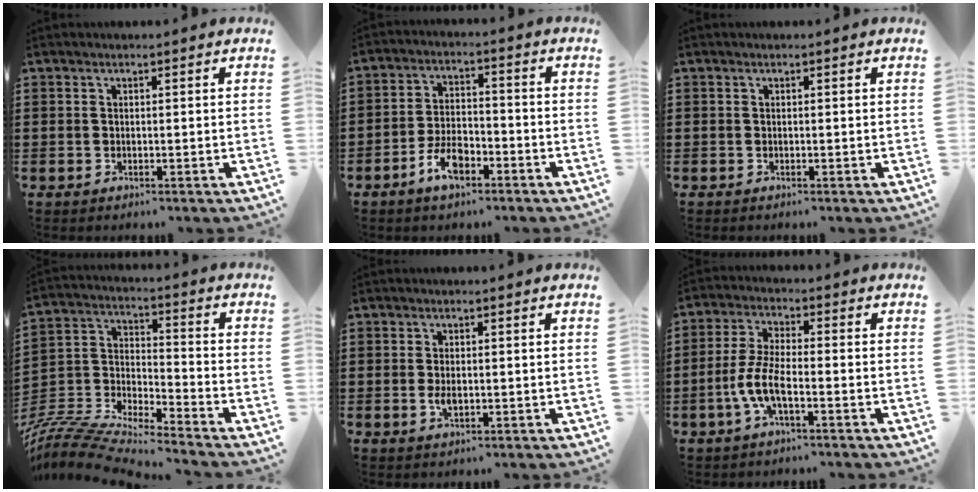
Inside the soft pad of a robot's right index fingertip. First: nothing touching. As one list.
[{"total": 6.0, "force": [-3.6, 2.6, 4.0], "torque": [-0.093, 0.003, -0.073]}, {"total": 0.0}, {"total": 7.7, "force": [-7.4, 0.3, 1.9], "torque": [-0.061, -0.013, -0.157]}, {"total": 2.3, "force": [-0.3, 0.9, 2.0], "torque": [-0.046, -0.005, -0.007]}, {"total": 6.3, "force": [-2.7, 1.6, 5.5], "torque": [-0.131, -0.014, -0.056]}]